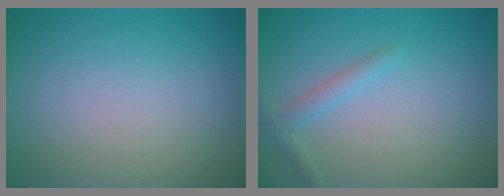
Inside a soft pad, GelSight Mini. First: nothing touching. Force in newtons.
{"total": 1.6, "press": 1.6, "slide": 0.1}